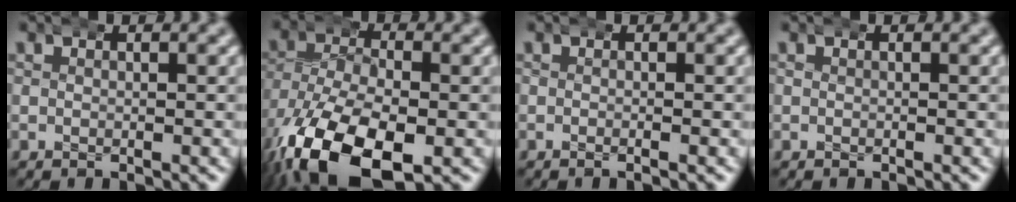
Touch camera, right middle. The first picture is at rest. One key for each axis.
{"total": 9.7, "fx": -3.1, "fy": 5.7, "fz": 7.3, "tx": -0.158, "ty": -0.039, "tz": -0.029}
{"total": 0.6, "fx": -0.3, "fy": -0.3, "fz": 0.4, "tx": -0.007, "ty": 0.006, "tz": -0.010}
{"total": 0.0}